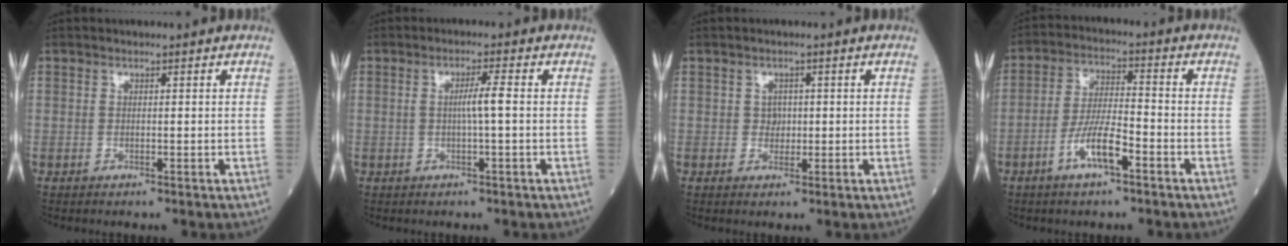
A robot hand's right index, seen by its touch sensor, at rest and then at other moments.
{"total": 2.7, "force": [0.0, -0.3, 2.6], "torque": [-0.047, 0.002, 0.001]}
{"total": 1.5, "force": [0.2, 1.3, 0.7], "torque": [-0.008, 0.004, 0.006]}
{"total": 7.1, "force": [-3.6, 1.3, 5.9], "torque": [-0.120, 0.003, -0.066]}